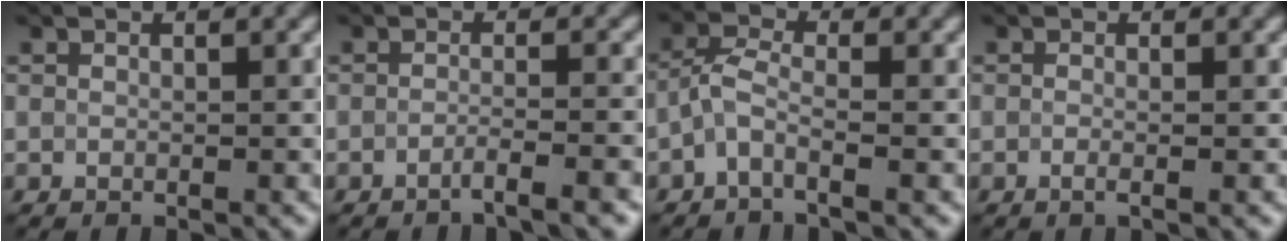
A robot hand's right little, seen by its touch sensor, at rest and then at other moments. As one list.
[{"total": 3.0, "force": [-1.8, 0.5, 2.3], "torque": [-0.021, 0.006, -0.045]}, {"total": 2.6, "force": [-1.3, 0.7, 2.2], "torque": [-0.055, 0.005, -0.038]}, {"total": 1.1, "force": [-0.3, 0.4, 1.0], "torque": [-0.013, -0.008, -0.008]}]